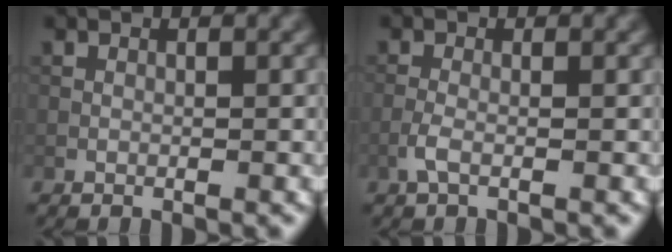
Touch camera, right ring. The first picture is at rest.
{"total": 1.5, "force": [-0.7, 0.4, 1.3], "torque": [-0.030, 0.002, -0.018]}